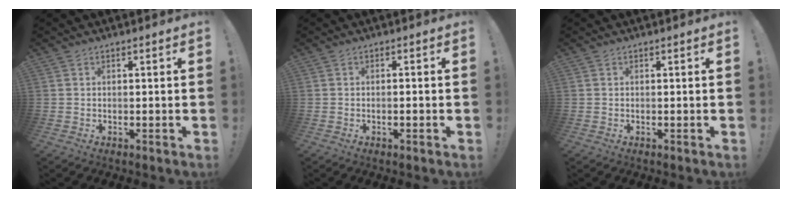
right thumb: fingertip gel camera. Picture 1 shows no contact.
{"total": 1.2, "force": [-0.8, 0.0, 0.9], "torque": [-0.020, 0.003, -0.013]}
{"total": 0.0}